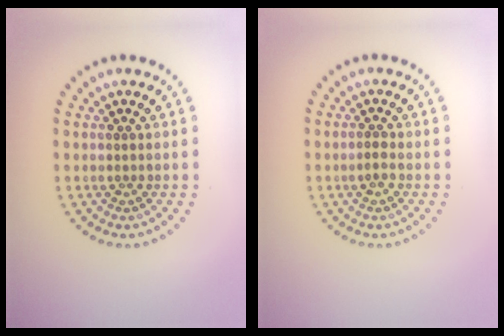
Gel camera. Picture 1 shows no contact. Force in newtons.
{"total": 1.0, "press": 1.0, "slide": 0.2}